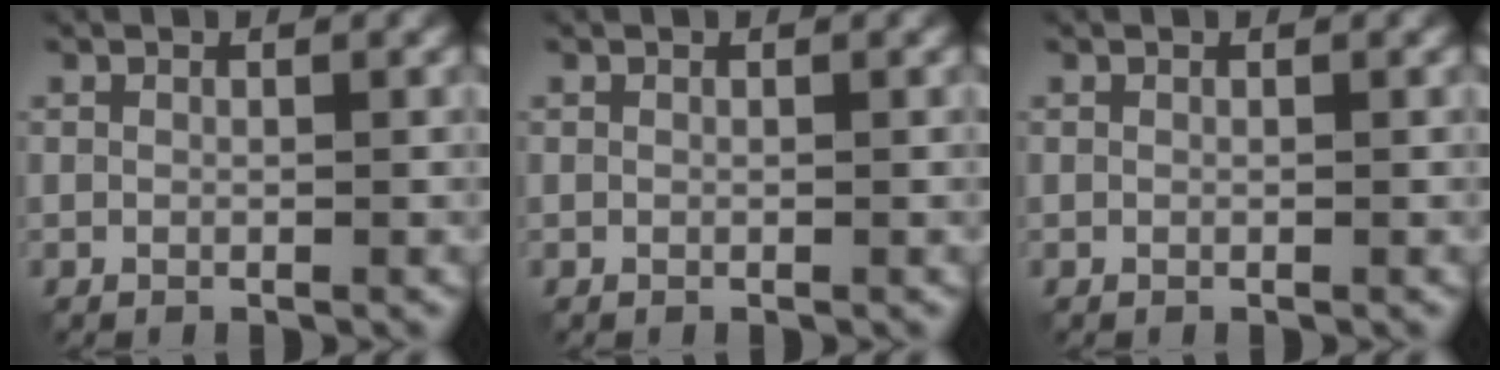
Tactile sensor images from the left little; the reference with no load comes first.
{"total": 0.0}
{"total": 0.0}